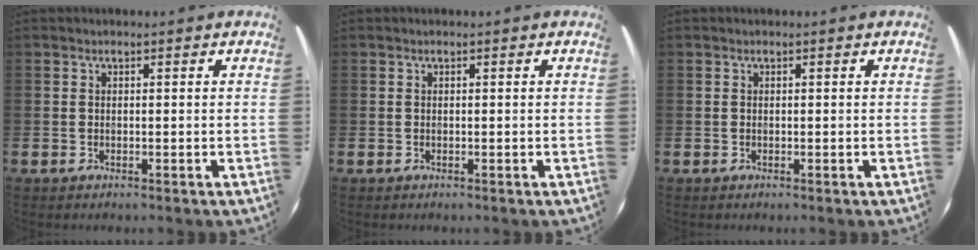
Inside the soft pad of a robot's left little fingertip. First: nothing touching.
{"total": 0.0}
{"total": 0.0}